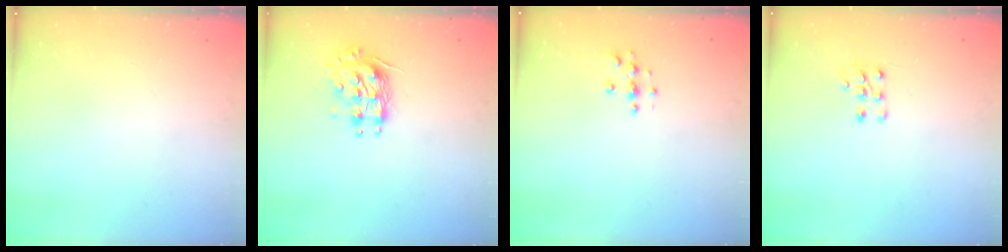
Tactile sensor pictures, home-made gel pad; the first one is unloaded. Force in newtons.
{"total": 9.4, "press": 9.4, "slide": 0.1}
{"total": 4.3, "press": 4.3, "slide": 0.5}
{"total": 5.6, "press": 5.5, "slide": 0.6}